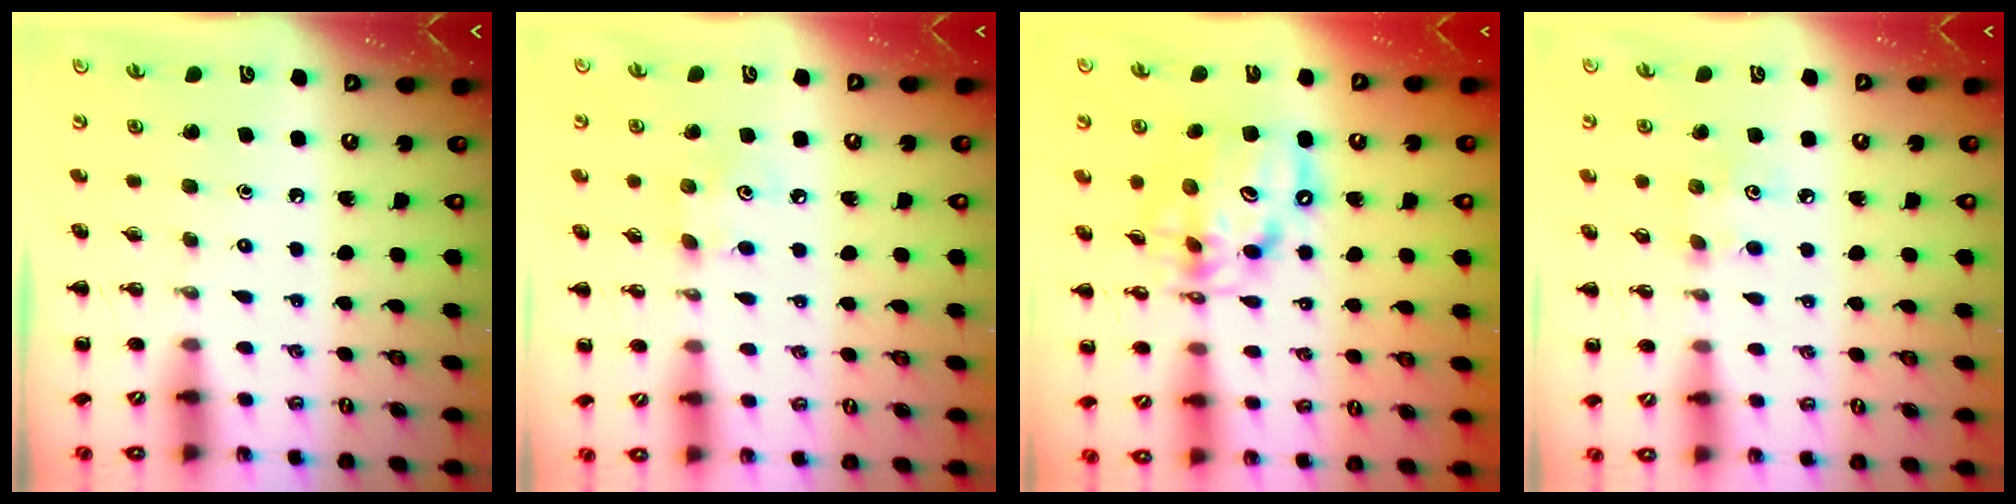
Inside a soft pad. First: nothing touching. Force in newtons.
{"total": 4.8, "press": 4.7, "slide": 1.1}
{"total": 12.8, "press": 12.3, "slide": 3.5}
{"total": 3.9, "press": 3.8, "slide": 1.0}